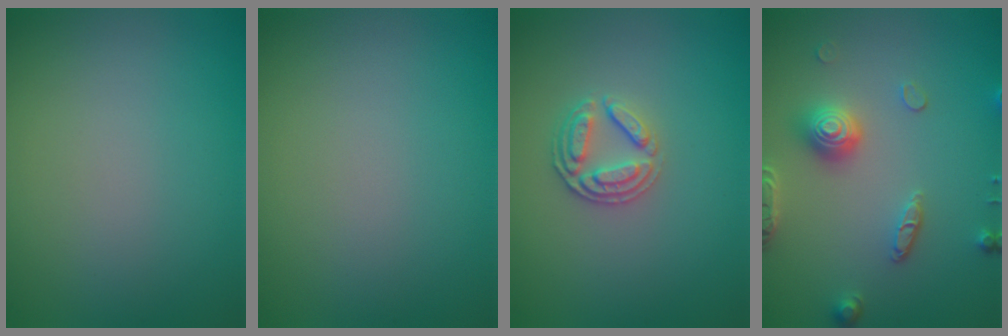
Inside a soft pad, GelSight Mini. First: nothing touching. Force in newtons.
{"total": 0.0}
{"total": 2.6, "press": 2.5, "slide": 0.7}
{"total": 4.1, "press": 3.5, "slide": 2.0}